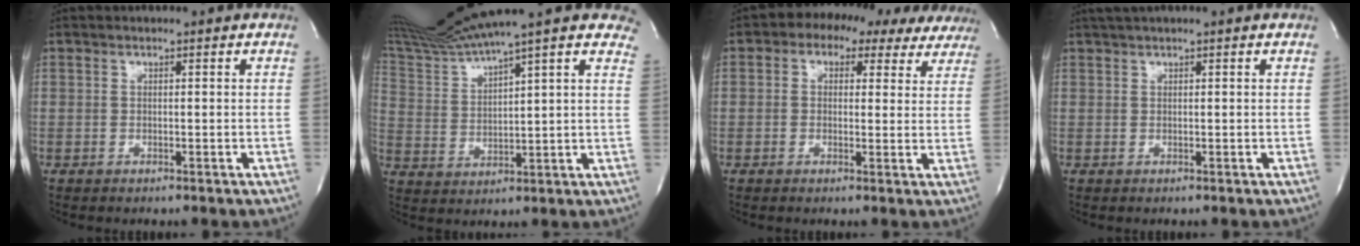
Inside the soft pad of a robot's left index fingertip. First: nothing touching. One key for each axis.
{"total": 22.8, "fx": 20.2, "fy": 0.9, "fz": 10.4, "tx": -0.177, "ty": -0.019, "tz": 0.295}
{"total": 13.3, "fx": 9.2, "fy": 7.3, "fz": 6.2, "tx": -0.079, "ty": 0.047, "tz": 0.103}
{"total": 3.0, "fx": 2.5, "fy": 0.0, "fz": 1.7, "tx": -0.026, "ty": 0.027, "tz": 0.043}